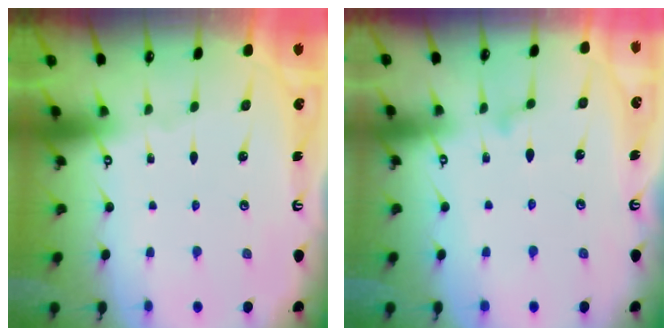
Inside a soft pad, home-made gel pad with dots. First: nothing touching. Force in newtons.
{"total": 8.5, "press": 8.5, "slide": 0.6}